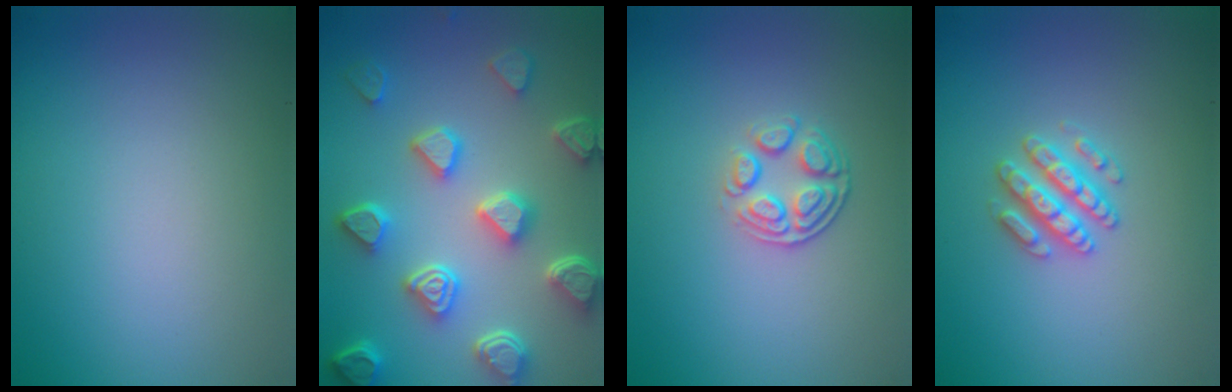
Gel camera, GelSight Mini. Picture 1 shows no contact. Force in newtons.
{"total": 7.2, "press": 5.8, "slide": 4.4}
{"total": 3.0, "press": 2.3, "slide": 1.9}
{"total": 2.9, "press": 2.8, "slide": 0.5}